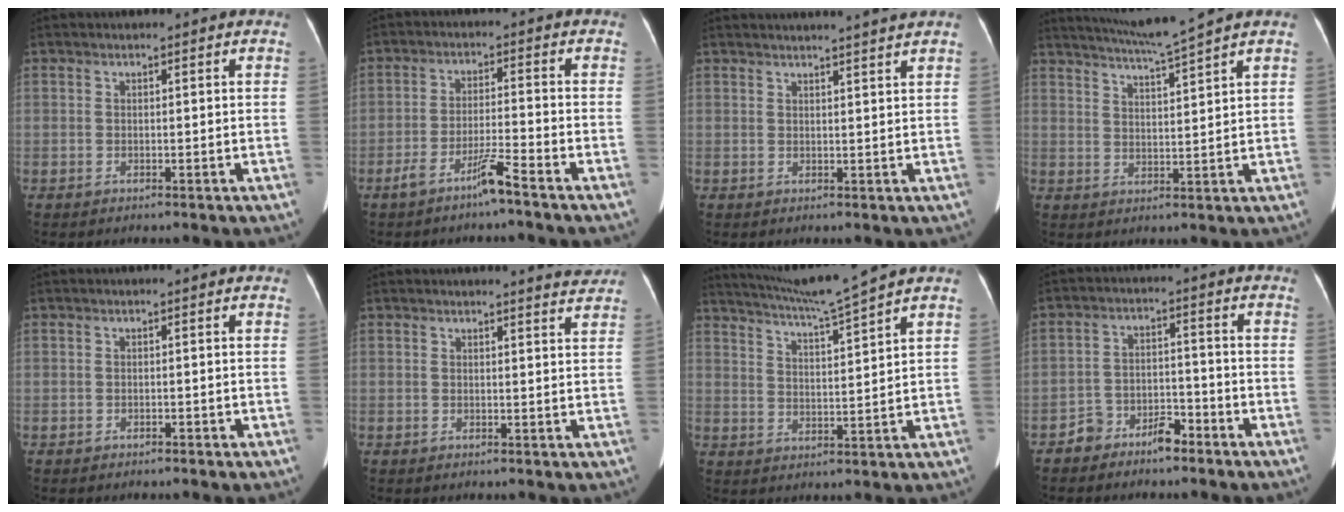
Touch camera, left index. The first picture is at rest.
{"total": 4.9, "force": [-3.6, -0.6, 3.2], "torque": [-0.067, -0.007, -0.072]}
{"total": 6.2, "force": [5.7, -1.2, 2.2], "torque": [-0.026, 0.006, 0.060]}
{"total": 7.2, "force": [6.3, -2.2, 2.6], "torque": [-0.051, -0.008, 0.110]}
{"total": 0.5, "force": [-0.4, 0.2, 0.2], "torque": [-0.008, -0.001, -0.007]}
{"total": 3.1, "force": [3.1, -0.2, 0.3], "torque": [-0.008, -0.015, 0.023]}
{"total": 9.0, "force": [7.9, -2.7, 3.2], "torque": [-0.067, -0.018, 0.141]}
{"total": 4.6, "force": [-3.7, 2.2, 1.6], "torque": [-0.026, 0.015, -0.062]}